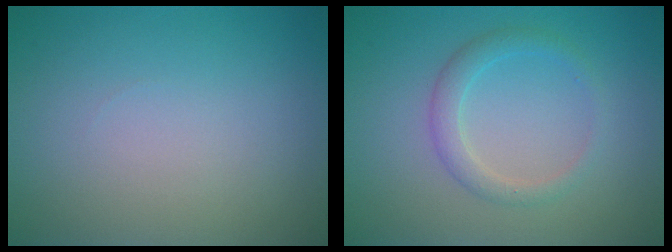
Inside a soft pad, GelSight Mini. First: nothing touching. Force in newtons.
{"total": 2.1, "press": 2.1, "slide": 0.1}